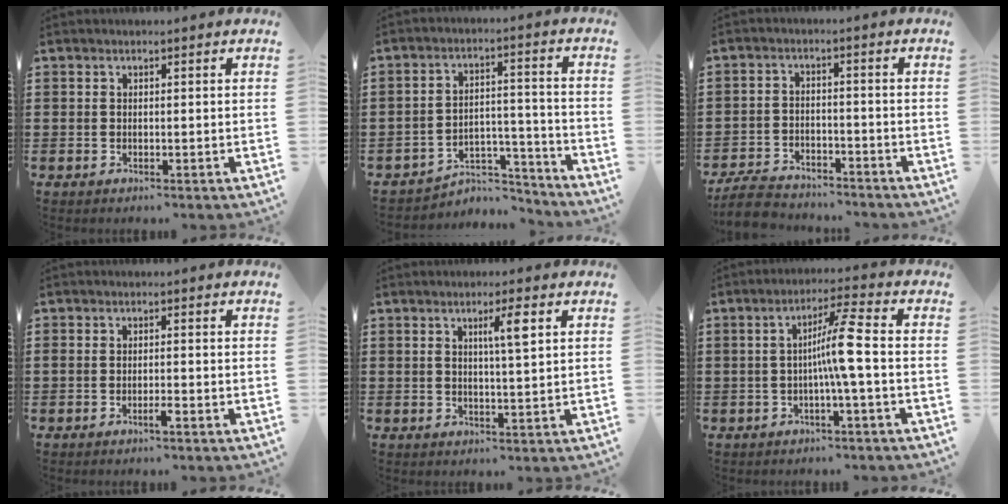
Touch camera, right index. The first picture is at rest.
{"total": 5.3, "force": [-4.8, 1.7, 1.4], "torque": [-0.023, 0.015, -0.095]}
{"total": 5.7, "force": [-5.5, 1.0, 1.3], "torque": [-0.036, 0.004, -0.111]}
{"total": 1.7, "force": [-1.2, 0.0, 1.2], "torque": [-0.021, -0.004, -0.021]}
{"total": 3.9, "force": [1.4, 0.2, 3.6], "torque": [-0.066, -0.001, 0.017]}
{"total": 6.5, "force": [-1.0, -0.4, 6.4], "torque": [-0.117, 0.000, -0.026]}